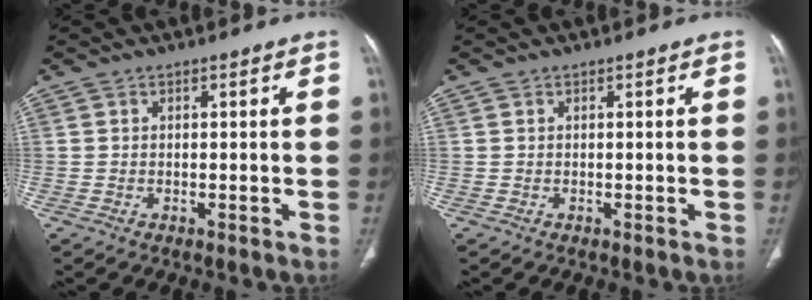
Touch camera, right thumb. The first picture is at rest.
{"total": 0.0}